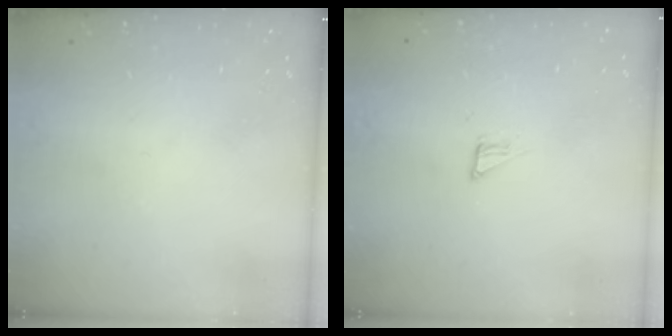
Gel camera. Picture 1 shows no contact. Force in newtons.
{"total": 3.4, "press": 3.4, "slide": 0.3}